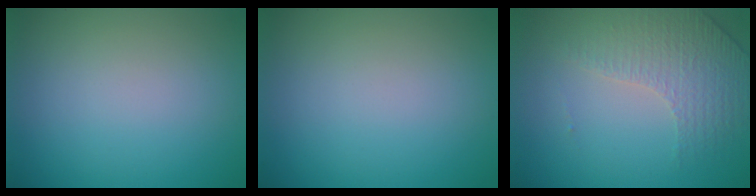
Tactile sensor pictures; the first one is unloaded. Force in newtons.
{"total": 0.0}
{"total": 4.4, "press": 2.8, "slide": 3.4}